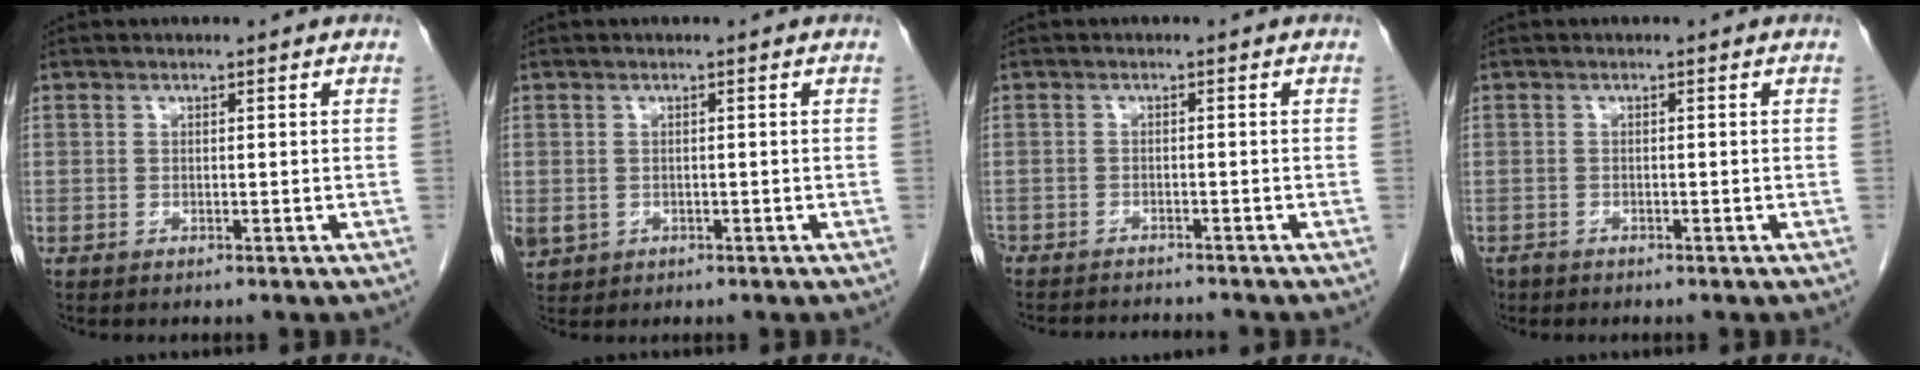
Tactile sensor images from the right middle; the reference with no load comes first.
{"total": 3.1, "force": [-0.9, 2.7, 1.2], "torque": [-0.025, -0.002, -0.005]}
{"total": 6.8, "force": [-6.5, 0.8, 1.6], "torque": [-0.017, -0.009, -0.096]}
{"total": 1.6, "force": [-1.3, 0.9, 0.1], "torque": [-0.008, -0.001, -0.024]}